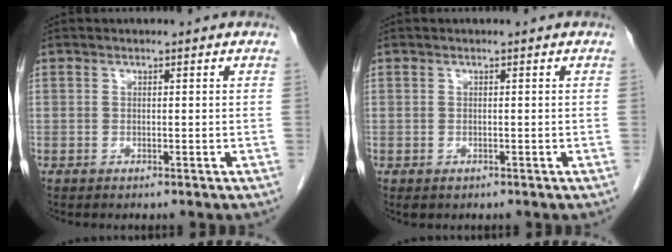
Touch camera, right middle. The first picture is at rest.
{"total": 0.6, "force": [-0.3, 0.5, 0.3], "torque": [-0.006, 0.001, 0.001]}